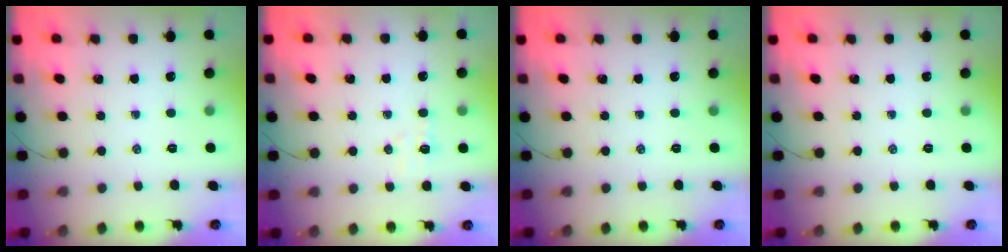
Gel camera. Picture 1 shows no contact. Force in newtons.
{"total": 5.0, "press": 4.8, "slide": 1.3}
{"total": 0.0}
{"total": 0.0}